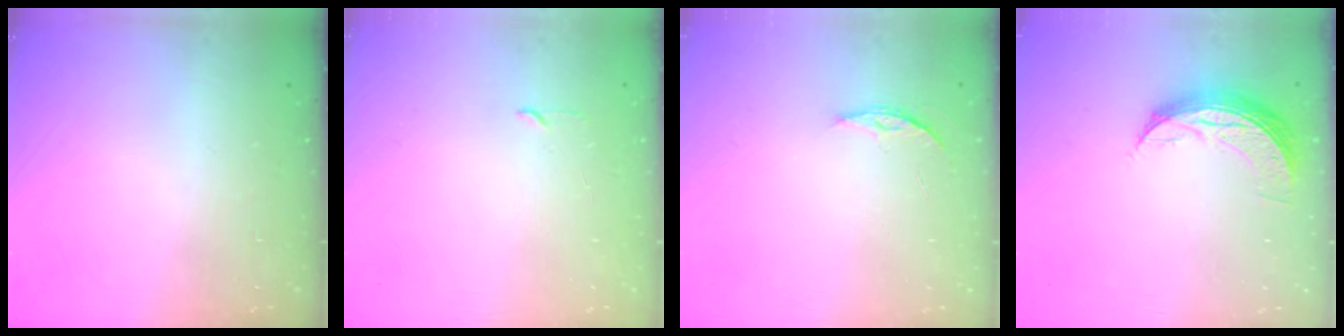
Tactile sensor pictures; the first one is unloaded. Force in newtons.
{"total": 2.3, "press": 2.2, "slide": 0.3}
{"total": 3.5, "press": 3.5, "slide": 0.4}
{"total": 7.6, "press": 7.6, "slide": 0.7}